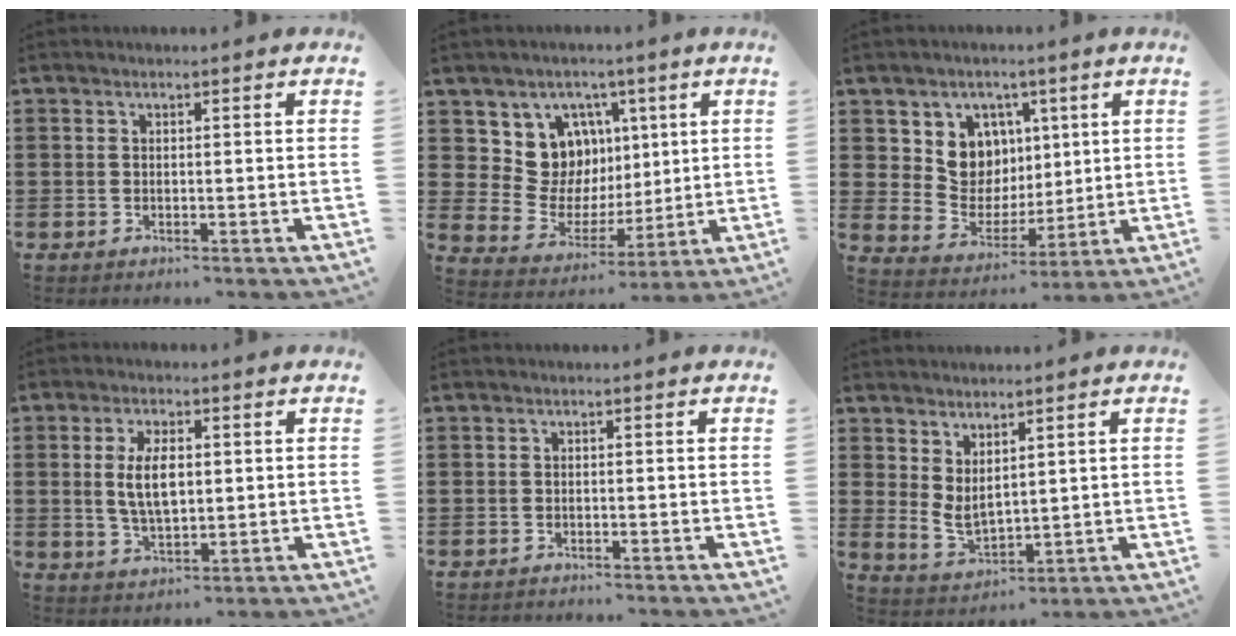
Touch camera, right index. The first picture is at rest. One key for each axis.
{"total": 10.0, "fx": 3.4, "fy": 9.0, "fz": 2.6, "tx": -0.079, "ty": -0.031, "tz": 0.071}
{"total": 8.5, "fx": 3.1, "fy": 7.6, "fz": 2.2, "tx": -0.063, "ty": -0.014, "tz": 0.059}
{"total": 6.5, "fx": 0.7, "fy": 2.9, "fz": 5.8, "tx": -0.114, "ty": 0.004, "tz": 0.006}
{"total": 0.9, "fx": -0.8, "fy": 0.2, "fz": -0.2, "tx": 0.002, "ty": 0.004, "tz": -0.019}
{"total": 3.4, "fx": 2.1, "fy": 1.7, "fz": 2.1, "tx": -0.048, "ty": -0.007, "tz": 0.042}